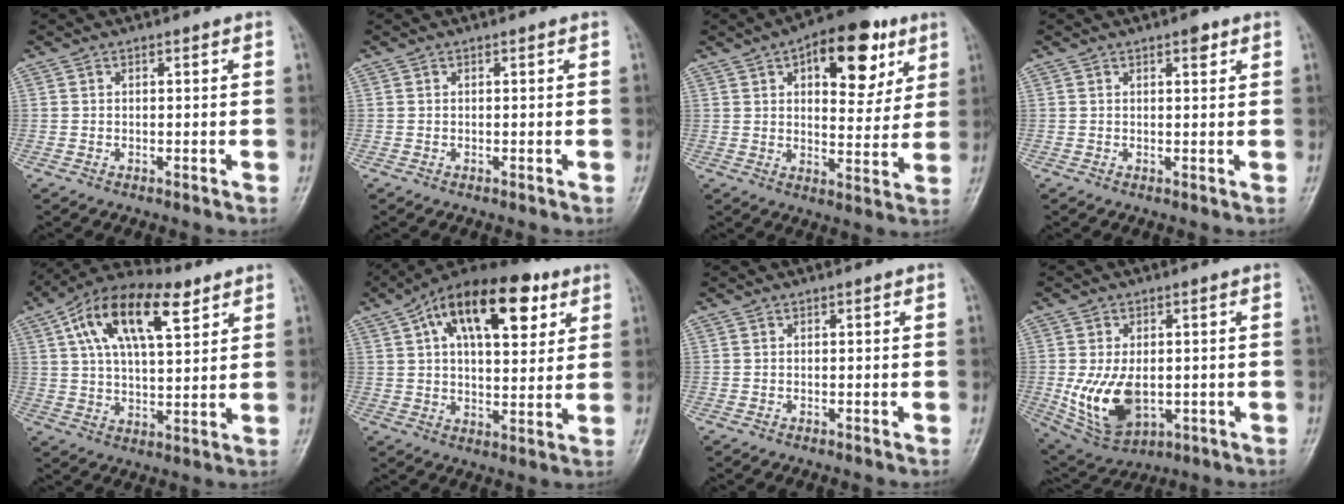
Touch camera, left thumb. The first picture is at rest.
{"total": 0.0}
{"total": 16.2, "force": [7.4, 8.0, 12.0], "torque": [-0.118, -0.016, 0.102]}
{"total": 2.0, "force": [1.2, 0.7, 1.4], "torque": [-0.015, -0.004, 0.015]}
{"total": 16.9, "force": [7.7, 7.7, 13.0], "torque": [-0.202, -0.003, 0.130]}
{"total": 19.7, "force": [8.5, 9.7, 14.9], "torque": [-0.210, -0.004, 0.134]}
{"total": 0.0}
{"total": 11.7, "force": [-1.3, 7.2, 9.2], "torque": [-0.160, -0.010, -0.002]}